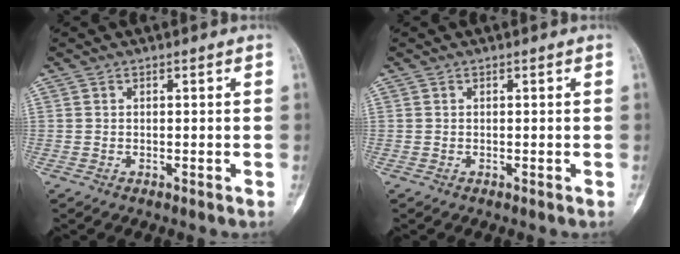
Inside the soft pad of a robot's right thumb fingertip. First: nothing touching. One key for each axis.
{"total": 0.0}